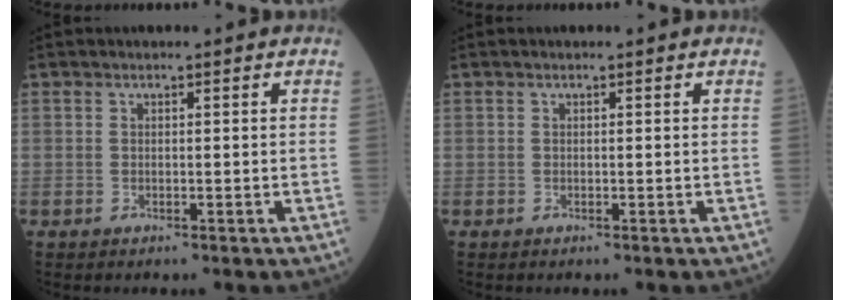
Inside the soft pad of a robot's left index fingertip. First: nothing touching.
{"total": 0.0}